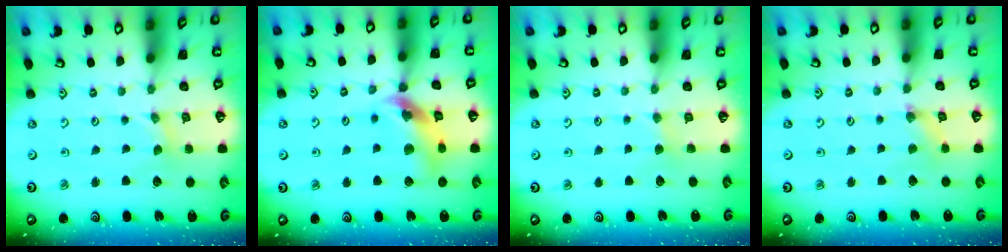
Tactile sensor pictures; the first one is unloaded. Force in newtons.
{"total": 13.2, "press": 13.0, "slide": 1.8}
{"total": 2.2, "press": 2.2, "slide": 0.5}
{"total": 0.8, "press": 0.7, "slide": 0.3}